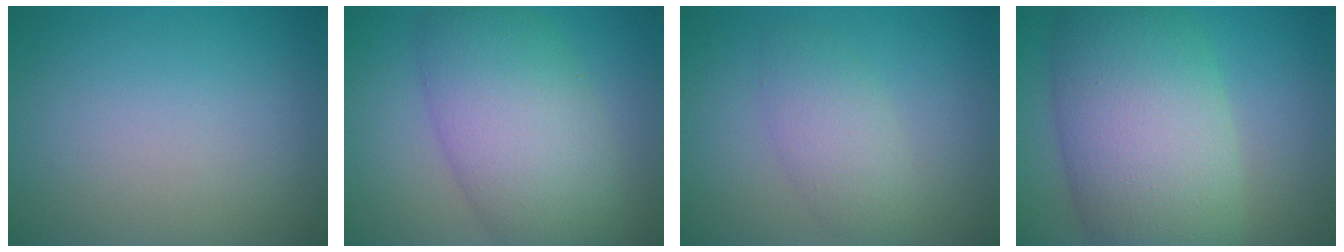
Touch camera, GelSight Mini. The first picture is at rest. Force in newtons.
{"total": 9.1, "press": 9.1, "slide": 0.2}
{"total": 2.6, "press": 2.6, "slide": 0.3}
{"total": 11.9, "press": 11.9, "slide": 0.4}